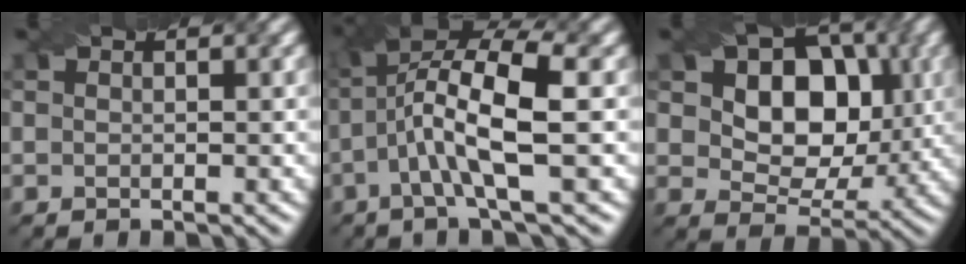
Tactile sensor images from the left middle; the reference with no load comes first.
{"total": 7.2, "force": [-0.8, 1.6, 6.9], "torque": [-0.127, 0.022, -0.004]}
{"total": 7.6, "force": [1.0, 5.8, 4.9], "torque": [-0.076, -0.005, 0.024]}